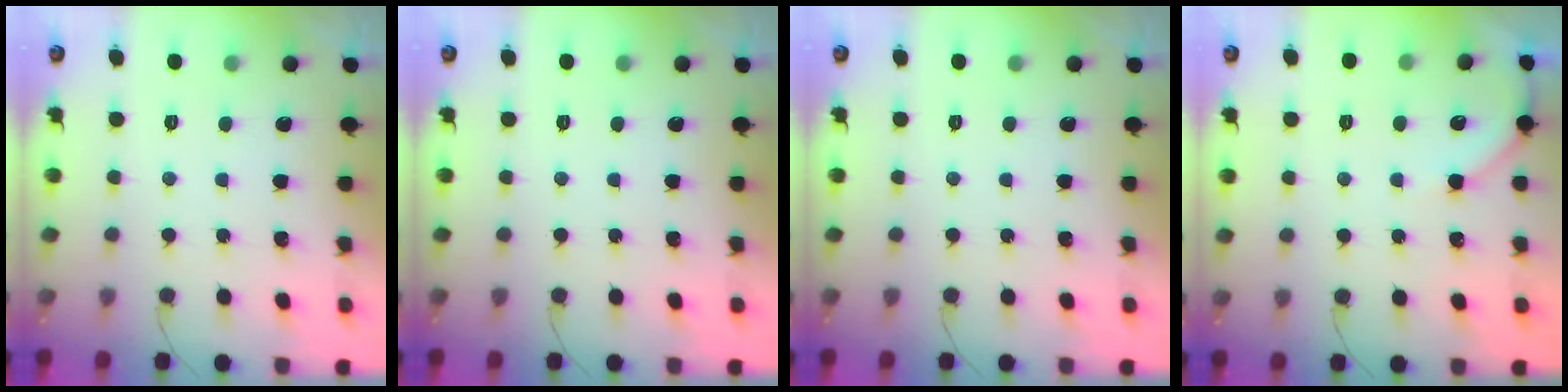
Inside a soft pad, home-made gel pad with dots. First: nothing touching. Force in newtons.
{"total": 0.0}
{"total": 0.0}
{"total": 4.8, "press": 4.7, "slide": 0.7}